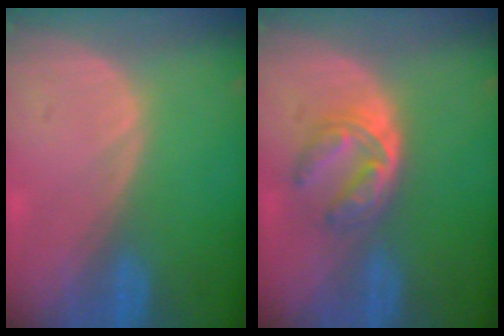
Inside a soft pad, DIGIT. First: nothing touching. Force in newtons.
{"total": 6.1, "press": 5.2, "slide": 3.2}